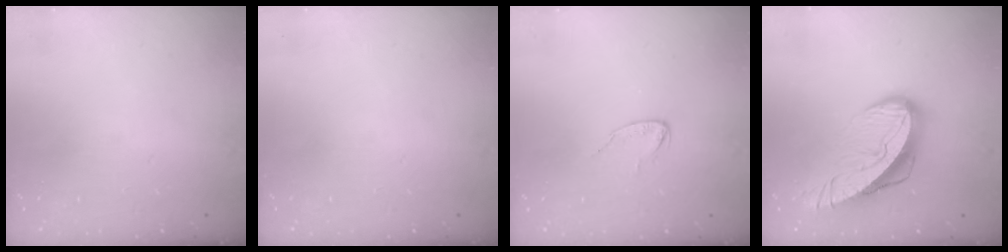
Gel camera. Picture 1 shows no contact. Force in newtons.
{"total": 0.0}
{"total": 3.9, "press": 3.8, "slide": 0.4}
{"total": 12.0, "press": 11.9, "slide": 1.3}